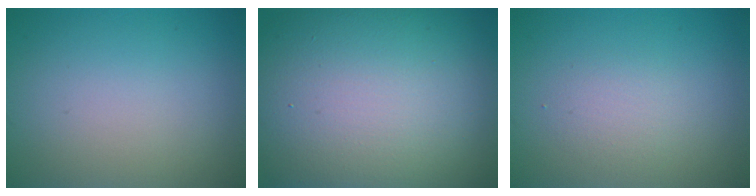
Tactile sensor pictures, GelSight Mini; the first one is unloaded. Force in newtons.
{"total": 18.4, "press": 18.4, "slide": 0.8}
{"total": 1.6, "press": 1.6, "slide": 0.1}